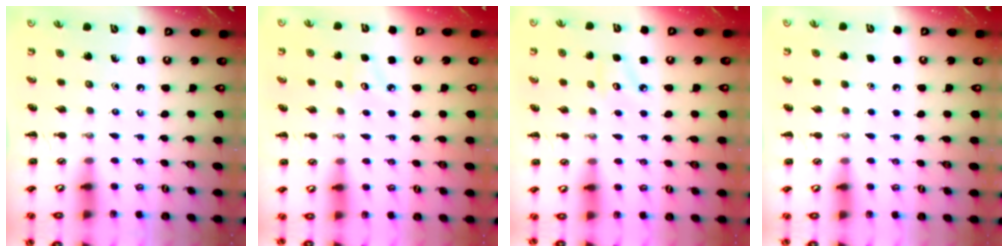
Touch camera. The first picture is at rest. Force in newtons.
{"total": 2.4, "press": 2.3, "slide": 0.6}
{"total": 3.4, "press": 3.3, "slide": 0.8}
{"total": 1.5, "press": 1.5, "slide": 0.1}